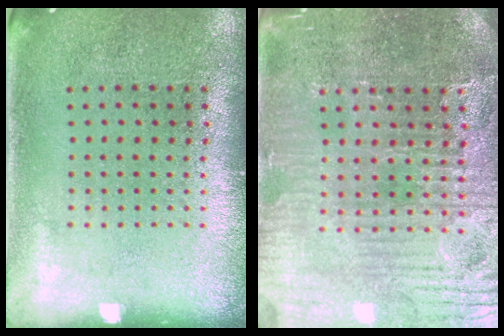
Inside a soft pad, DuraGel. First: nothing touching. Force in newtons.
{"total": 4.8, "press": 4.6, "slide": 1.3}